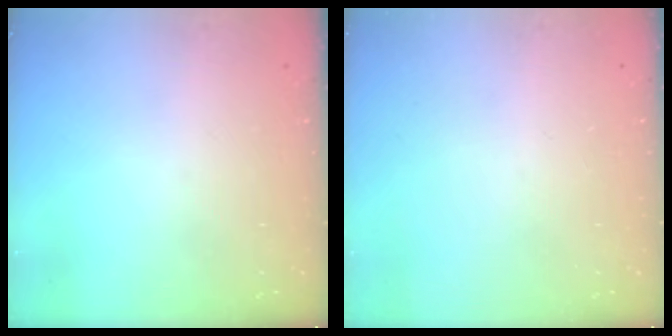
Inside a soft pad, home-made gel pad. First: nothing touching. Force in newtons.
{"total": 0.0}